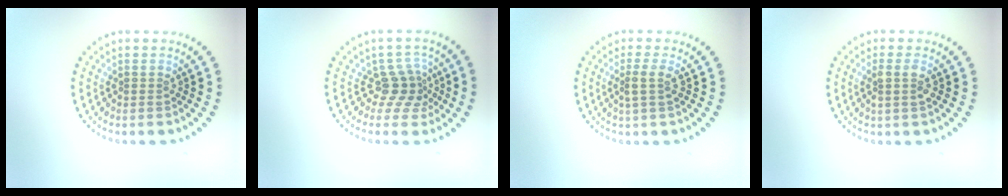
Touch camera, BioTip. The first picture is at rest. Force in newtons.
{"total": 2.6, "press": 1.9, "slide": 1.8}
{"total": 1.8, "press": 1.4, "slide": 1.1}
{"total": 1.5, "press": 1.4, "slide": 0.6}